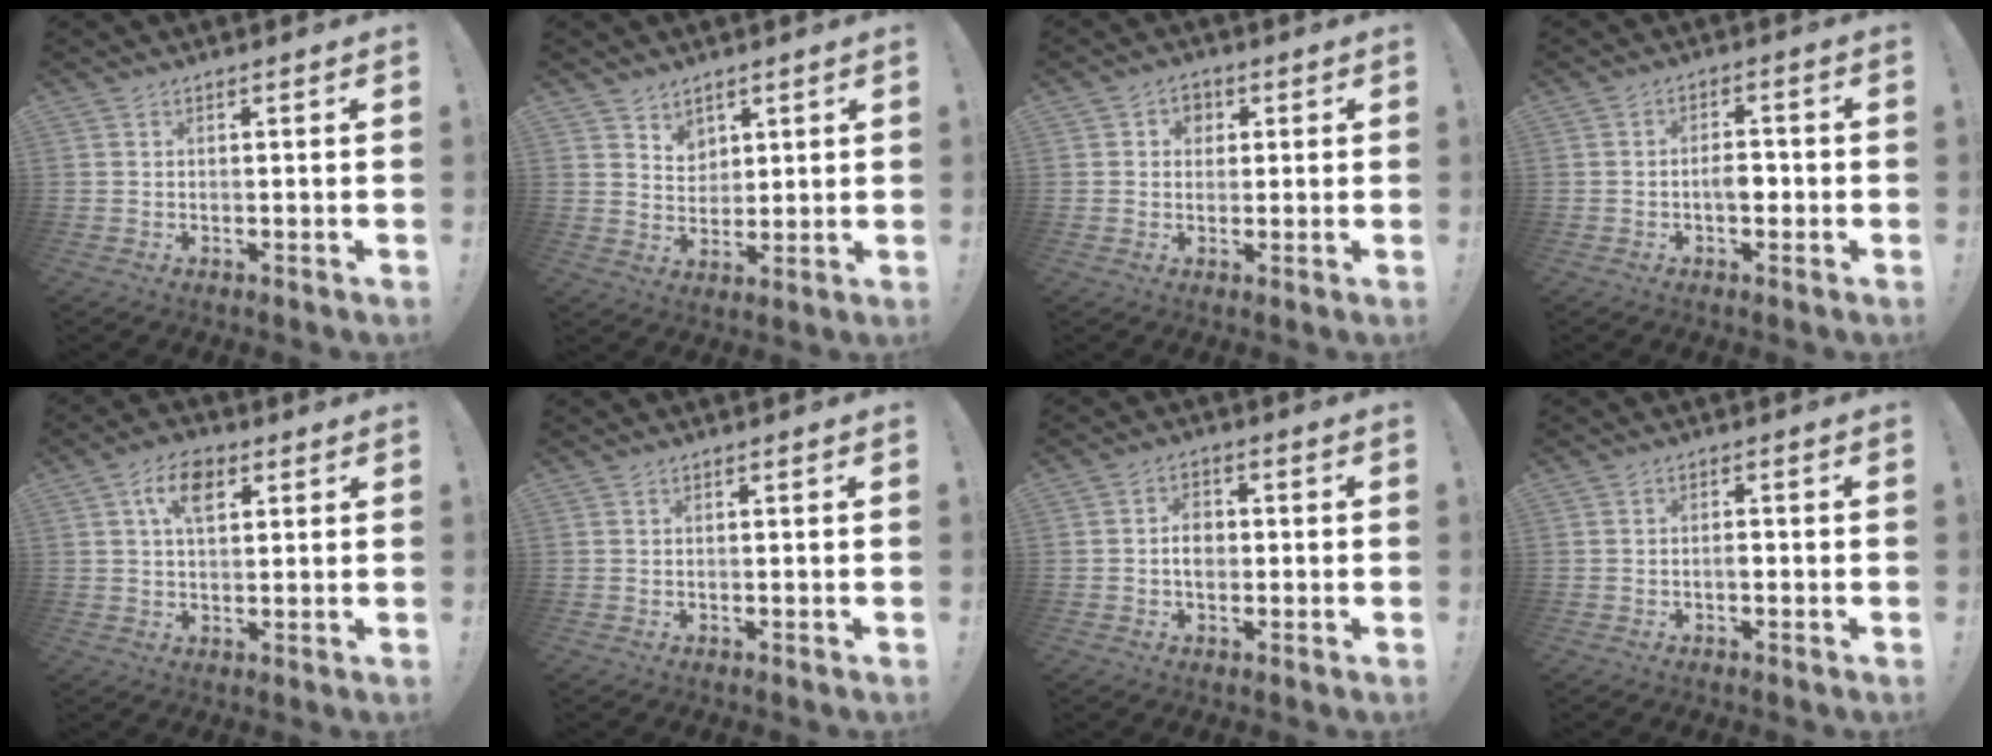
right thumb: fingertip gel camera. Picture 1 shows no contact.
{"total": 5.6, "force": [3.8, 4.1, 0.5], "torque": [-0.009, -0.030, 0.072]}
{"total": 4.1, "force": [0.9, 3.7, 1.6], "torque": [-0.015, -0.002, 0.015]}
{"total": 5.0, "force": [-1.6, 2.9, 3.8], "torque": [-0.060, 0.015, -0.026]}
{"total": 8.5, "force": [3.3, 4.8, 6.1], "torque": [-0.093, 0.002, 0.058]}
{"total": 0.0}
{"total": 5.0, "force": [-0.5, 3.7, 3.3], "torque": [-0.046, 0.005, -0.012]}
{"total": 1.7, "force": [-0.9, 0.8, 1.2], "torque": [-0.027, 0.007, -0.015]}